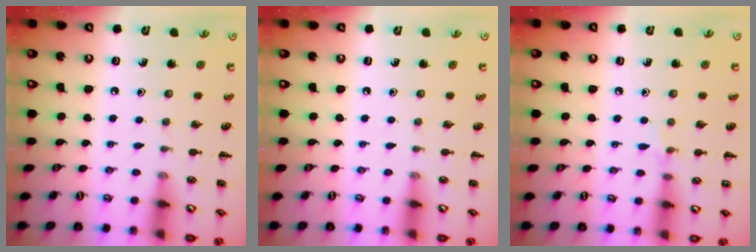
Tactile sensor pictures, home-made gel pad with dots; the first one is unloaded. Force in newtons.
{"total": 0.0}
{"total": 3.5, "press": 3.3, "slide": 1.3}